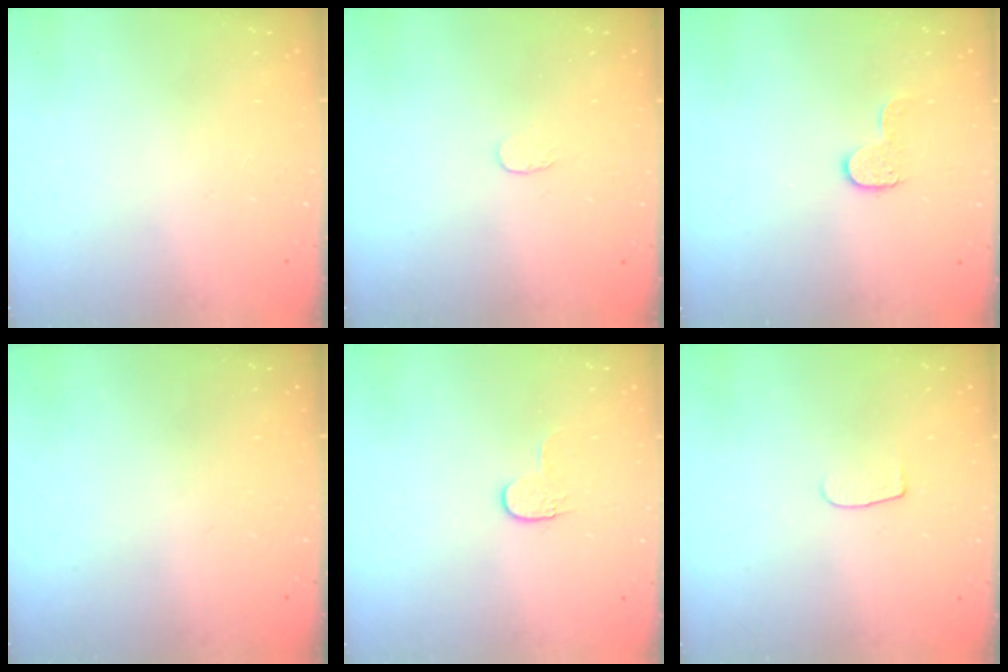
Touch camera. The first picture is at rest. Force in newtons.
{"total": 2.6, "press": 2.6, "slide": 0.2}
{"total": 7.4, "press": 7.4, "slide": 0.4}
{"total": 0.0}
{"total": 3.9, "press": 3.8, "slide": 0.5}
{"total": 4.3, "press": 4.3, "slide": 0.5}